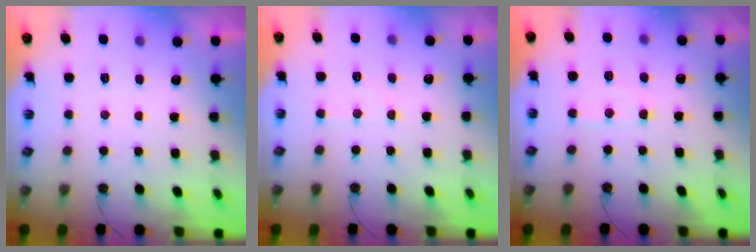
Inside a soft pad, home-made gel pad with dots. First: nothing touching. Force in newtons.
{"total": 4.3, "press": 4.2, "slide": 0.6}
{"total": 6.2, "press": 6.2, "slide": 0.7}